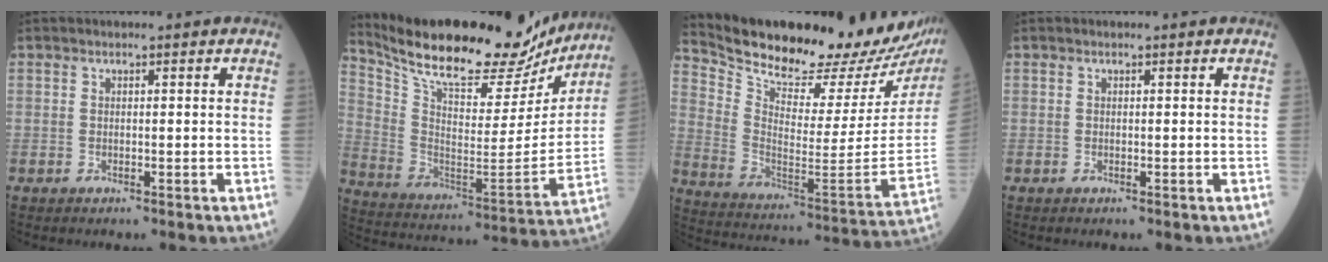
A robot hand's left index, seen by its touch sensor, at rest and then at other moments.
{"total": 25.2, "force": [22.1, 6.6, 10.3], "torque": [-0.187, -0.014, 0.334]}
{"total": 26.6, "force": [23.7, 4.2, 11.4], "torque": [-0.203, -0.082, 0.337]}
{"total": 0.0}